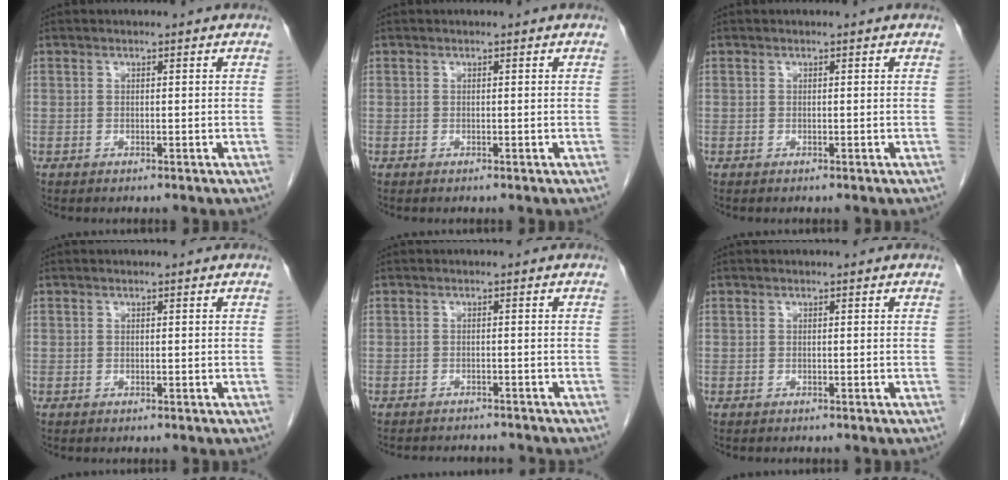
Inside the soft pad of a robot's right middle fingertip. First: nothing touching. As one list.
[{"total": 0.0}, {"total": 0.0}, {"total": 0.0}, {"total": 7.0, "force": [-6.6, 1.6, 1.6], "torque": [-0.022, -0.002, -0.081]}, {"total": 0.7, "force": [-0.6, 0.1, 0.2], "torque": [-0.011, -0.002, -0.009]}]